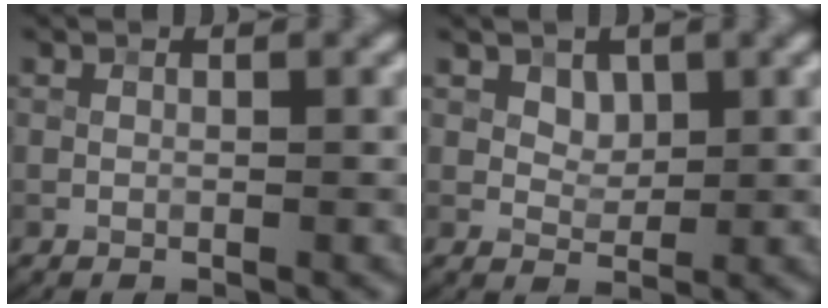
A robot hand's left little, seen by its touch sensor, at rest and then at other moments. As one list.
[{"total": 1.6, "force": [0.8, 1.2, 0.7], "torque": [-0.013, -0.009, 0.019]}]